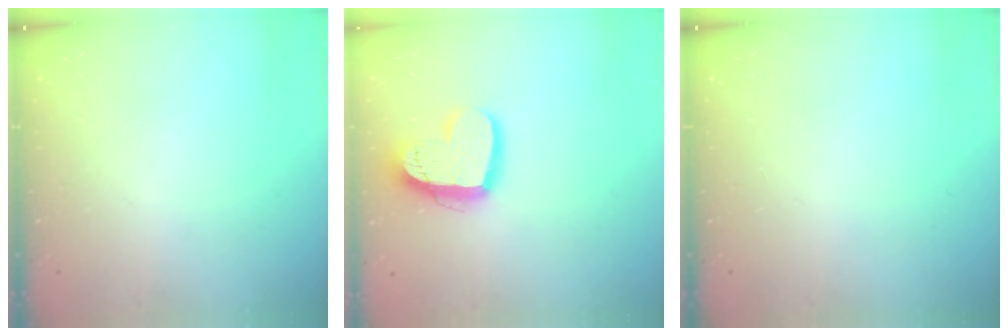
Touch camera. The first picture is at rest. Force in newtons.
{"total": 15.3, "press": 15.2, "slide": 1.3}
{"total": 0.0}